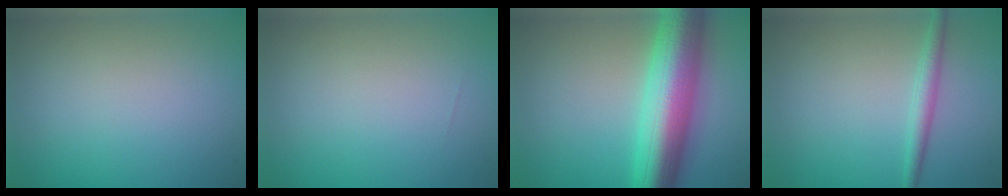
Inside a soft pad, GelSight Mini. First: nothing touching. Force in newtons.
{"total": 0.0}
{"total": 10.5, "press": 10.5, "slide": 0.1}
{"total": 1.9, "press": 1.9, "slide": 0.1}